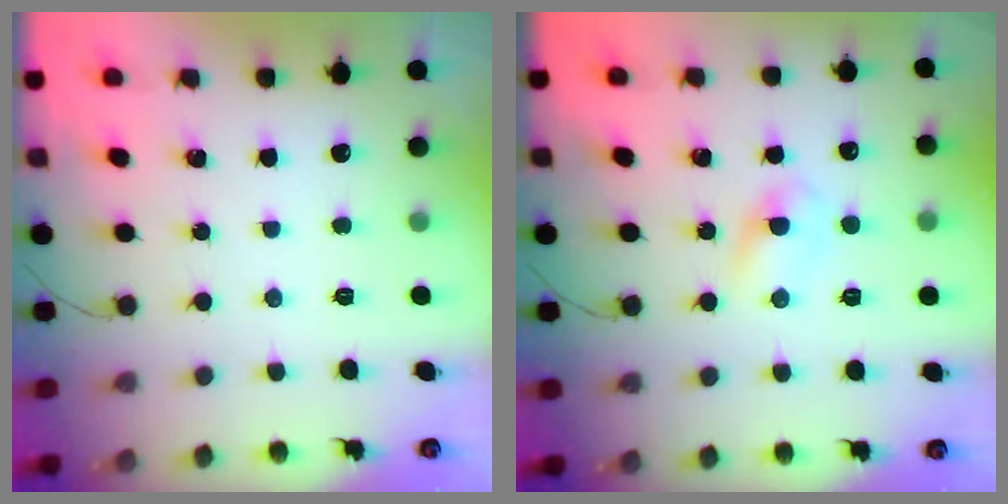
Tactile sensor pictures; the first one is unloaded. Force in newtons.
{"total": 2.9, "press": 2.7, "slide": 1.2}